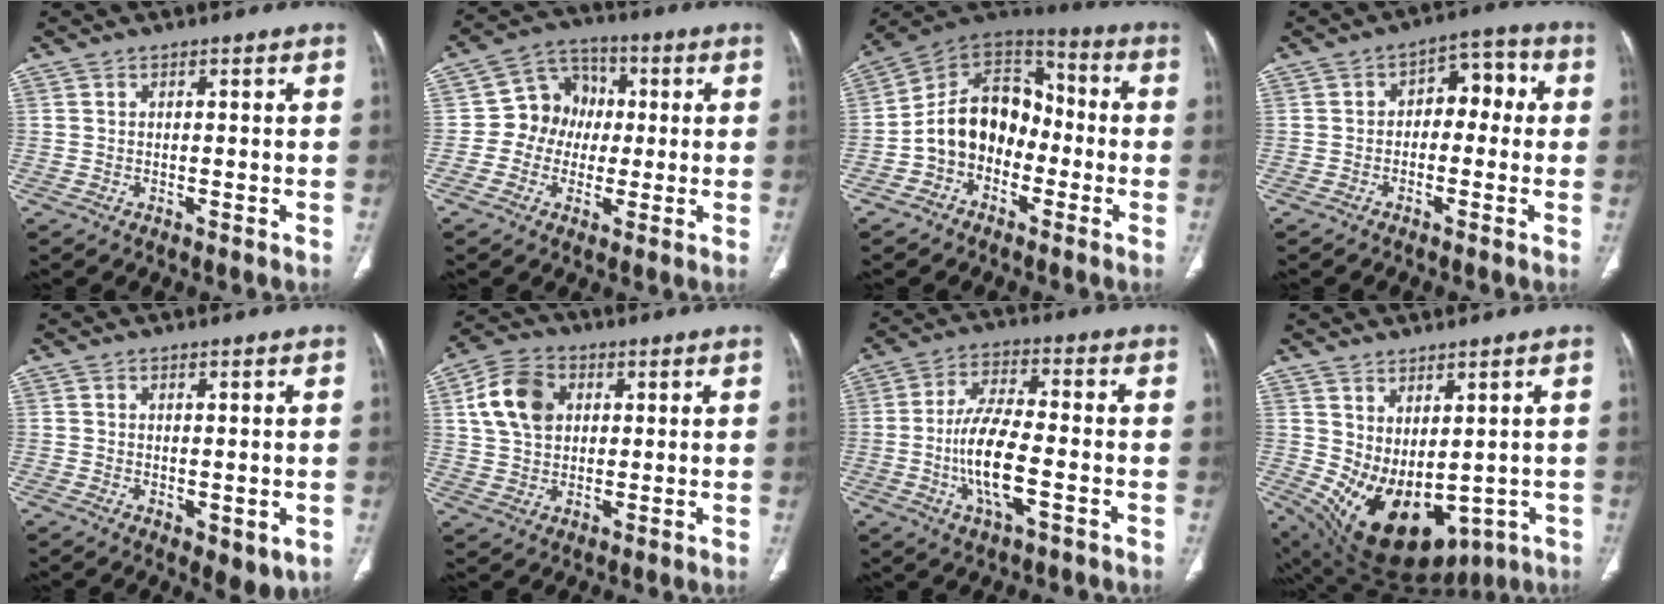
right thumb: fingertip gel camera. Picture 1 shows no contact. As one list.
[{"total": 9.3, "force": [-0.1, 8.4, 4.0], "torque": [-0.022, 0.023, -0.015]}, {"total": 14.2, "force": [-3.3, 10.9, 8.5], "torque": [-0.112, 0.060, -0.070]}, {"total": 6.9, "force": [-0.1, 4.6, 5.1], "torque": [-0.035, 0.037, -0.014]}, {"total": 4.9, "force": [-0.7, 2.4, 4.3], "torque": [-0.049, -0.012, 0.002]}, {"total": 11.0, "force": [3.1, 8.2, 6.7], "torque": [-0.109, 0.005, 0.055]}, {"total": 11.8, "force": [-2.9, 4.1, 10.7], "torque": [-0.214, 0.012, -0.055]}, {"total": 16.2, "force": [-1.9, 9.7, 12.9], "torque": [-0.211, -0.017, 0.012]}]